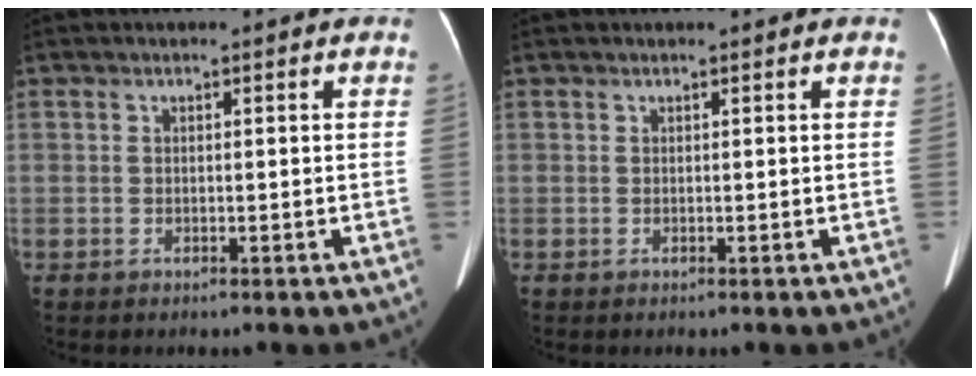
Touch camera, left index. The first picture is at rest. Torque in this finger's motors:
{"motor_torque": [0.07, 0.02, 0.01, 0.01]}